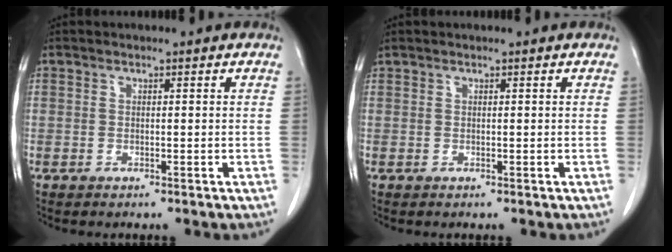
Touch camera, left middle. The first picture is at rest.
{"total": 0.0}